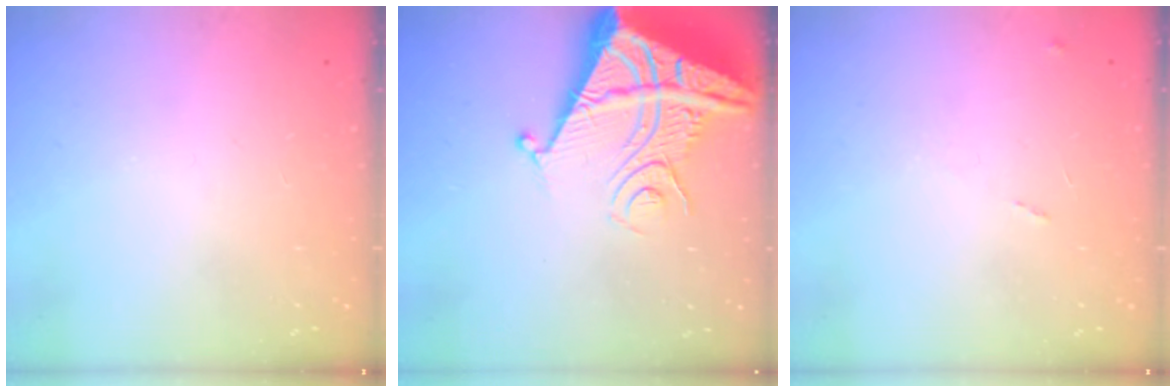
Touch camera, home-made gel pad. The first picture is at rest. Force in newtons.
{"total": 13.1, "press": 13.0, "slide": 1.6}
{"total": 6.8, "press": 6.8, "slide": 0.6}